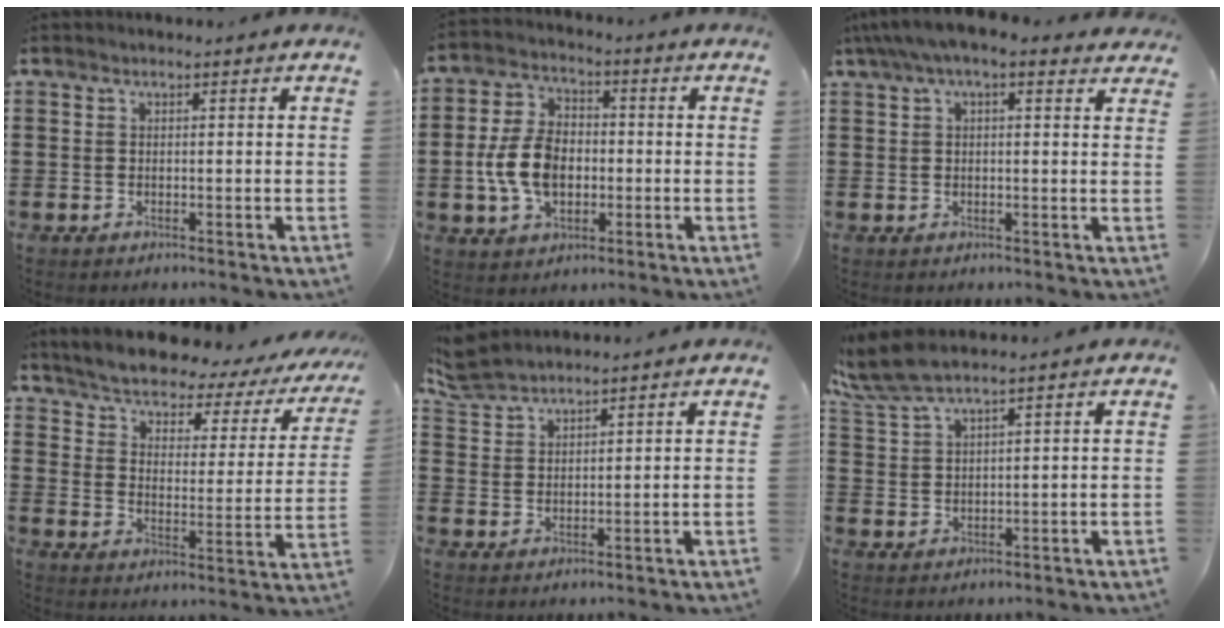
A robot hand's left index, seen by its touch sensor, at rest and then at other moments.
{"total": 8.8, "force": [-1.3, 5.8, 6.4], "torque": [-0.152, 0.007, -0.029]}
{"total": 5.1, "force": [3.3, 1.6, 3.5], "torque": [-0.075, 0.005, 0.057]}
{"total": 3.5, "force": [3.3, 0.4, 1.1], "torque": [-0.044, -0.032, 0.046]}
{"total": 4.5, "force": [4.3, 0.9, 1.0], "torque": [-0.035, -0.006, 0.082]}
{"total": 5.7, "force": [4.7, 0.8, 3.2], "torque": [-0.085, -0.010, 0.083]}